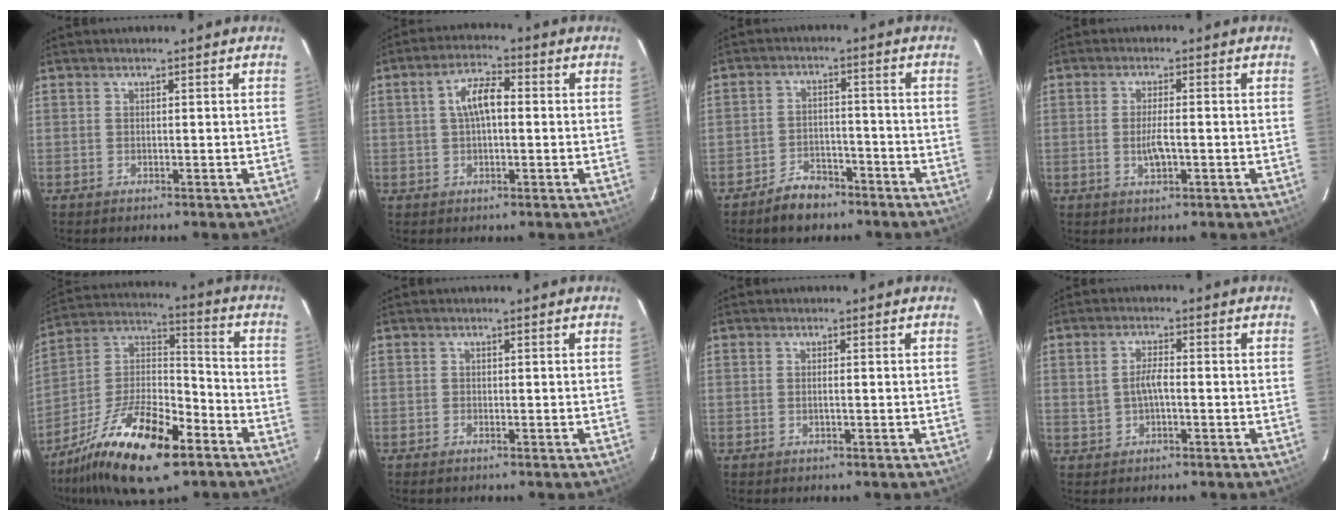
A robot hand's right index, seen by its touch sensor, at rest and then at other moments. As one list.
[{"total": 6.0, "force": [0.5, 2.7, 5.3], "torque": [-0.103, 0.017, 0.012]}, {"total": 6.3, "force": [-4.8, 3.6, 1.9], "torque": [-0.051, 0.018, -0.069]}, {"total": 4.1, "force": [-1.0, 1.2, 3.8], "torque": [-0.072, -0.004, -0.014]}, {"total": 21.5, "force": [-12.5, 8.3, 15.4], "torque": [-0.298, -0.008, -0.221]}, {"total": 0.7, "force": [-0.5, 0.3, 0.3], "torque": [-0.007, -0.003, -0.012]}, {"total": 1.1, "force": [-0.2, 0.0, 1.0], "torque": [-0.020, 0.001, -0.004]}, {"total": 3.5, "force": [-0.3, 1.7, 3.1], "torque": [-0.063, 0.005, -0.002]}]